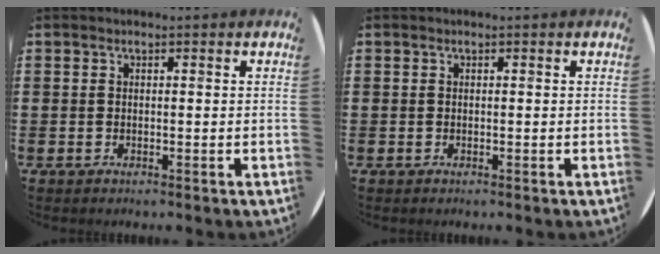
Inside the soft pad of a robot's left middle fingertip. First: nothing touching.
{"total": 0.0}